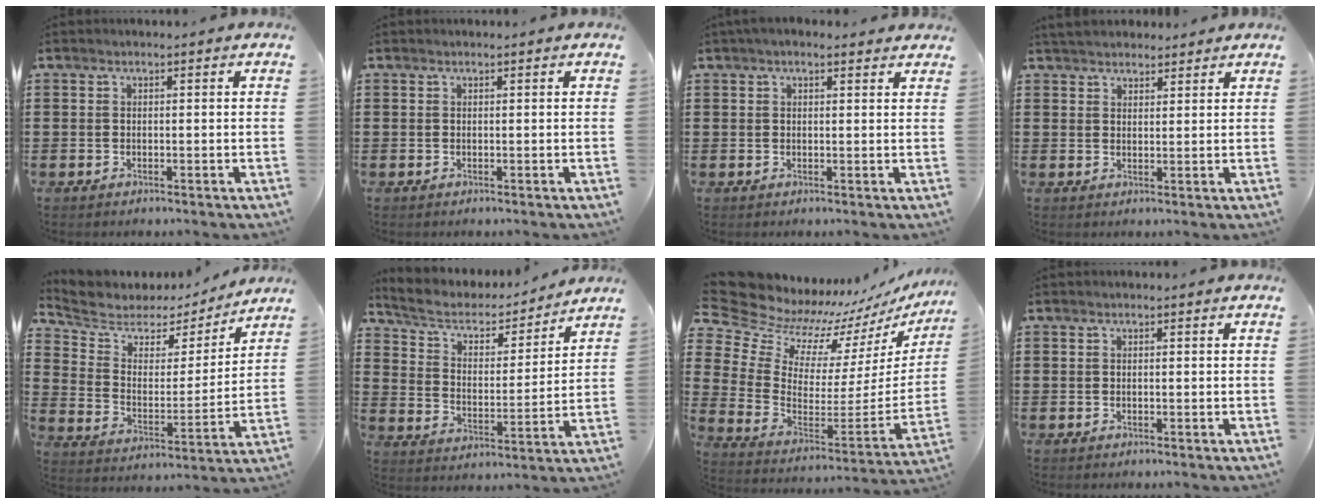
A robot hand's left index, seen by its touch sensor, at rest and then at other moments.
{"total": 0.0}
{"total": 1.9, "force": [1.5, 0.6, 1.1], "torque": [-0.024, 0.006, 0.028]}
{"total": 3.0, "force": [2.9, 0.8, 0.2], "torque": [-0.011, 0.000, 0.057]}
{"total": 5.6, "force": [4.6, 3.1, 0.7], "torque": [-0.054, -0.030, 0.075]}
{"total": 4.9, "force": [4.1, 2.0, 1.8], "torque": [-0.059, -0.024, 0.062]}
{"total": 9.1, "force": [8.4, 3.5, 0.5], "torque": [-0.072, -0.081, 0.149]}
{"total": 0.0}